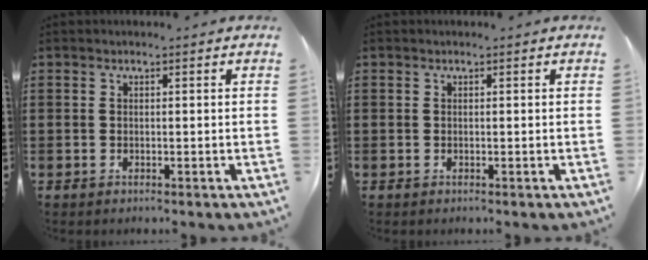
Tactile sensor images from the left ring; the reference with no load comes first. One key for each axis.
{"total": 0.0}